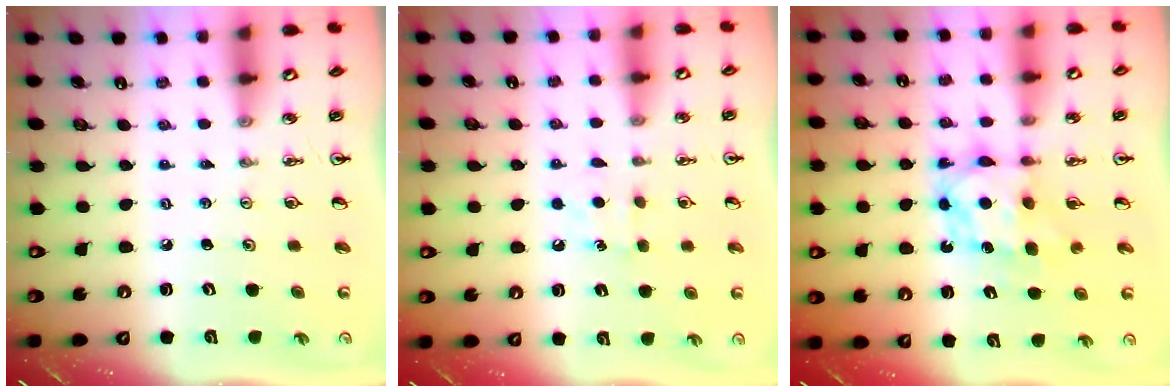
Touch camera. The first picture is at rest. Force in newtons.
{"total": 6.4, "press": 6.3, "slide": 0.8}
{"total": 6.7, "press": 6.7, "slide": 0.5}